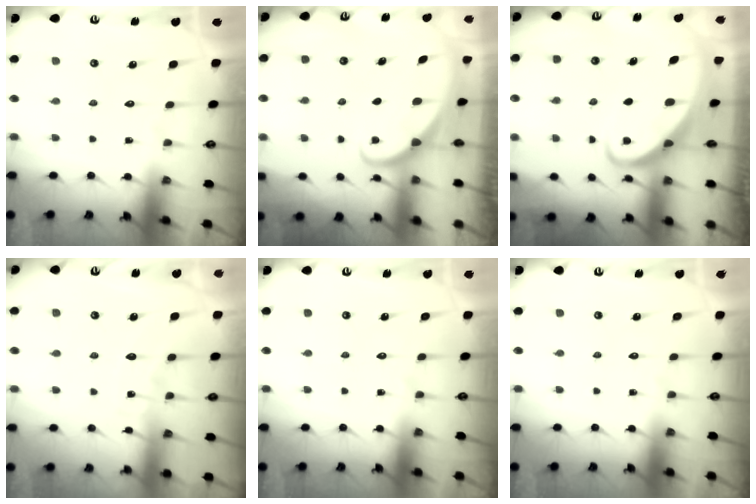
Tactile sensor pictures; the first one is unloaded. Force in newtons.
{"total": 1.2, "press": 1.2, "slide": 0.0}
{"total": 3.2, "press": 3.1, "slide": 0.4}
{"total": 5.1, "press": 5.0, "slide": 0.4}
{"total": 0.0}
{"total": 0.0}